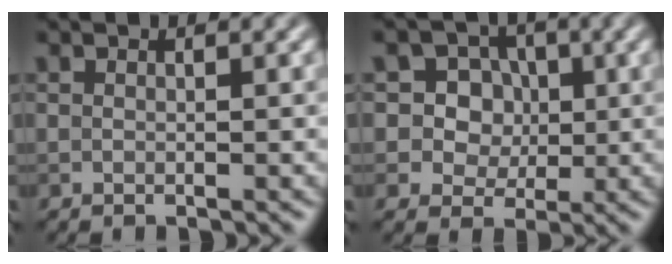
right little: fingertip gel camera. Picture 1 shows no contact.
{"total": 7.5, "force": [2.5, 6.4, 2.9], "torque": [-0.047, 0.020, 0.029]}